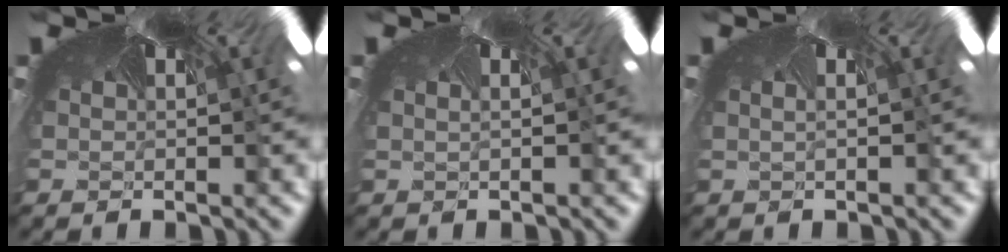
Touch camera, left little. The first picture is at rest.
{"total": 1.4, "force": [-1.3, -0.1, 0.3], "torque": [-0.010, -0.016, -0.009]}
{"total": 1.7, "force": [-1.7, 0.0, 0.4], "torque": [-0.015, -0.021, -0.012]}